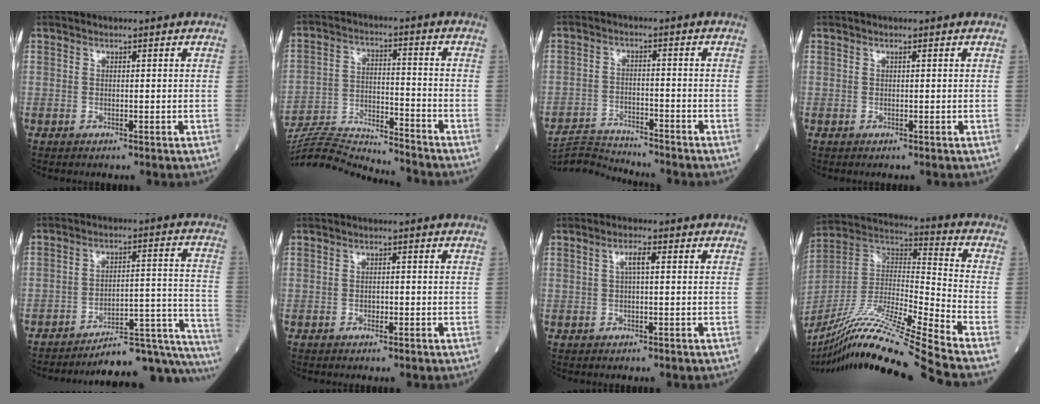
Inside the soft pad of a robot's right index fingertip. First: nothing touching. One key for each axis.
{"total": 15.8, "fx": -15.5, "fy": -0.6, "fz": 2.9, "tx": -0.053, "ty": 0.011, "tz": -0.254}
{"total": 6.2, "fx": -6.1, "fy": -0.7, "fz": -1.2, "tx": 0.013, "ty": -0.005, "tz": -0.108}
{"total": 0.0}
{"total": 19.0, "fx": -18.1, "fy": 1.6, "fz": 5.4, "tx": 0.001, "ty": 0.053, "tz": -0.238}
{"total": 0.9, "fx": -0.4, "fy": 0.5, "fz": 0.6, "tx": -0.011, "ty": 0.002, "tz": -0.003}
{"total": 2.2, "fx": 0.5, "fy": 0.2, "fz": 2.2, "tx": -0.042, "ty": 0.006, "tz": 0.011}
{"total": 24.7, "fx": -20.4, "fy": -2.8, "fz": 13.6, "tx": -0.259, "ty": -0.034, "tz": -0.366}